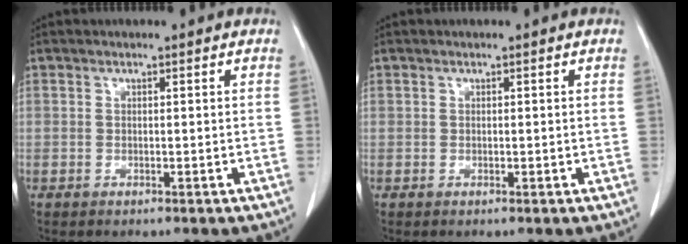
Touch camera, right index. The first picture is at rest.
{"total": 0.0}